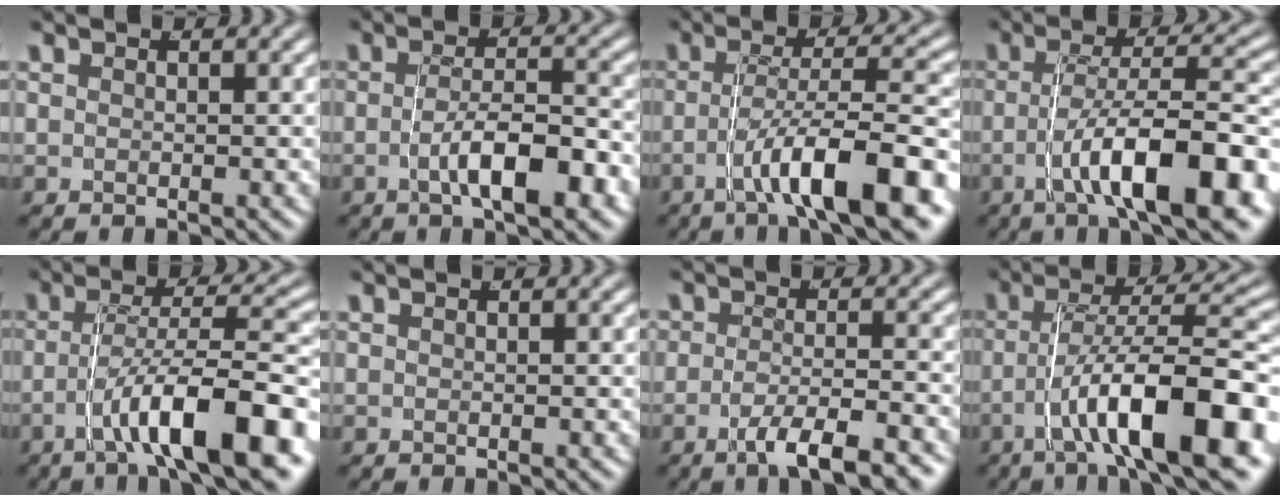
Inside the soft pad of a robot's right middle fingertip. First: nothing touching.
{"total": 4.9, "force": [-2.5, 1.1, 4.1], "torque": [-0.064, -0.004, -0.040]}
{"total": 7.8, "force": [-3.6, 1.5, 6.8], "torque": [-0.098, 0.003, -0.055]}
{"total": 9.6, "force": [-4.0, 2.6, 8.3], "torque": [-0.119, -0.001, -0.059]}
{"total": 8.8, "force": [-4.1, 2.0, 7.5], "torque": [-0.110, 0.001, -0.060]}
{"total": 0.0}
{"total": 4.6, "force": [-3.3, 0.8, 3.1], "torque": [-0.056, -0.013, -0.049]}
{"total": 10.6, "force": [-4.1, 3.1, 9.2], "torque": [-0.138, -0.007, -0.056]}